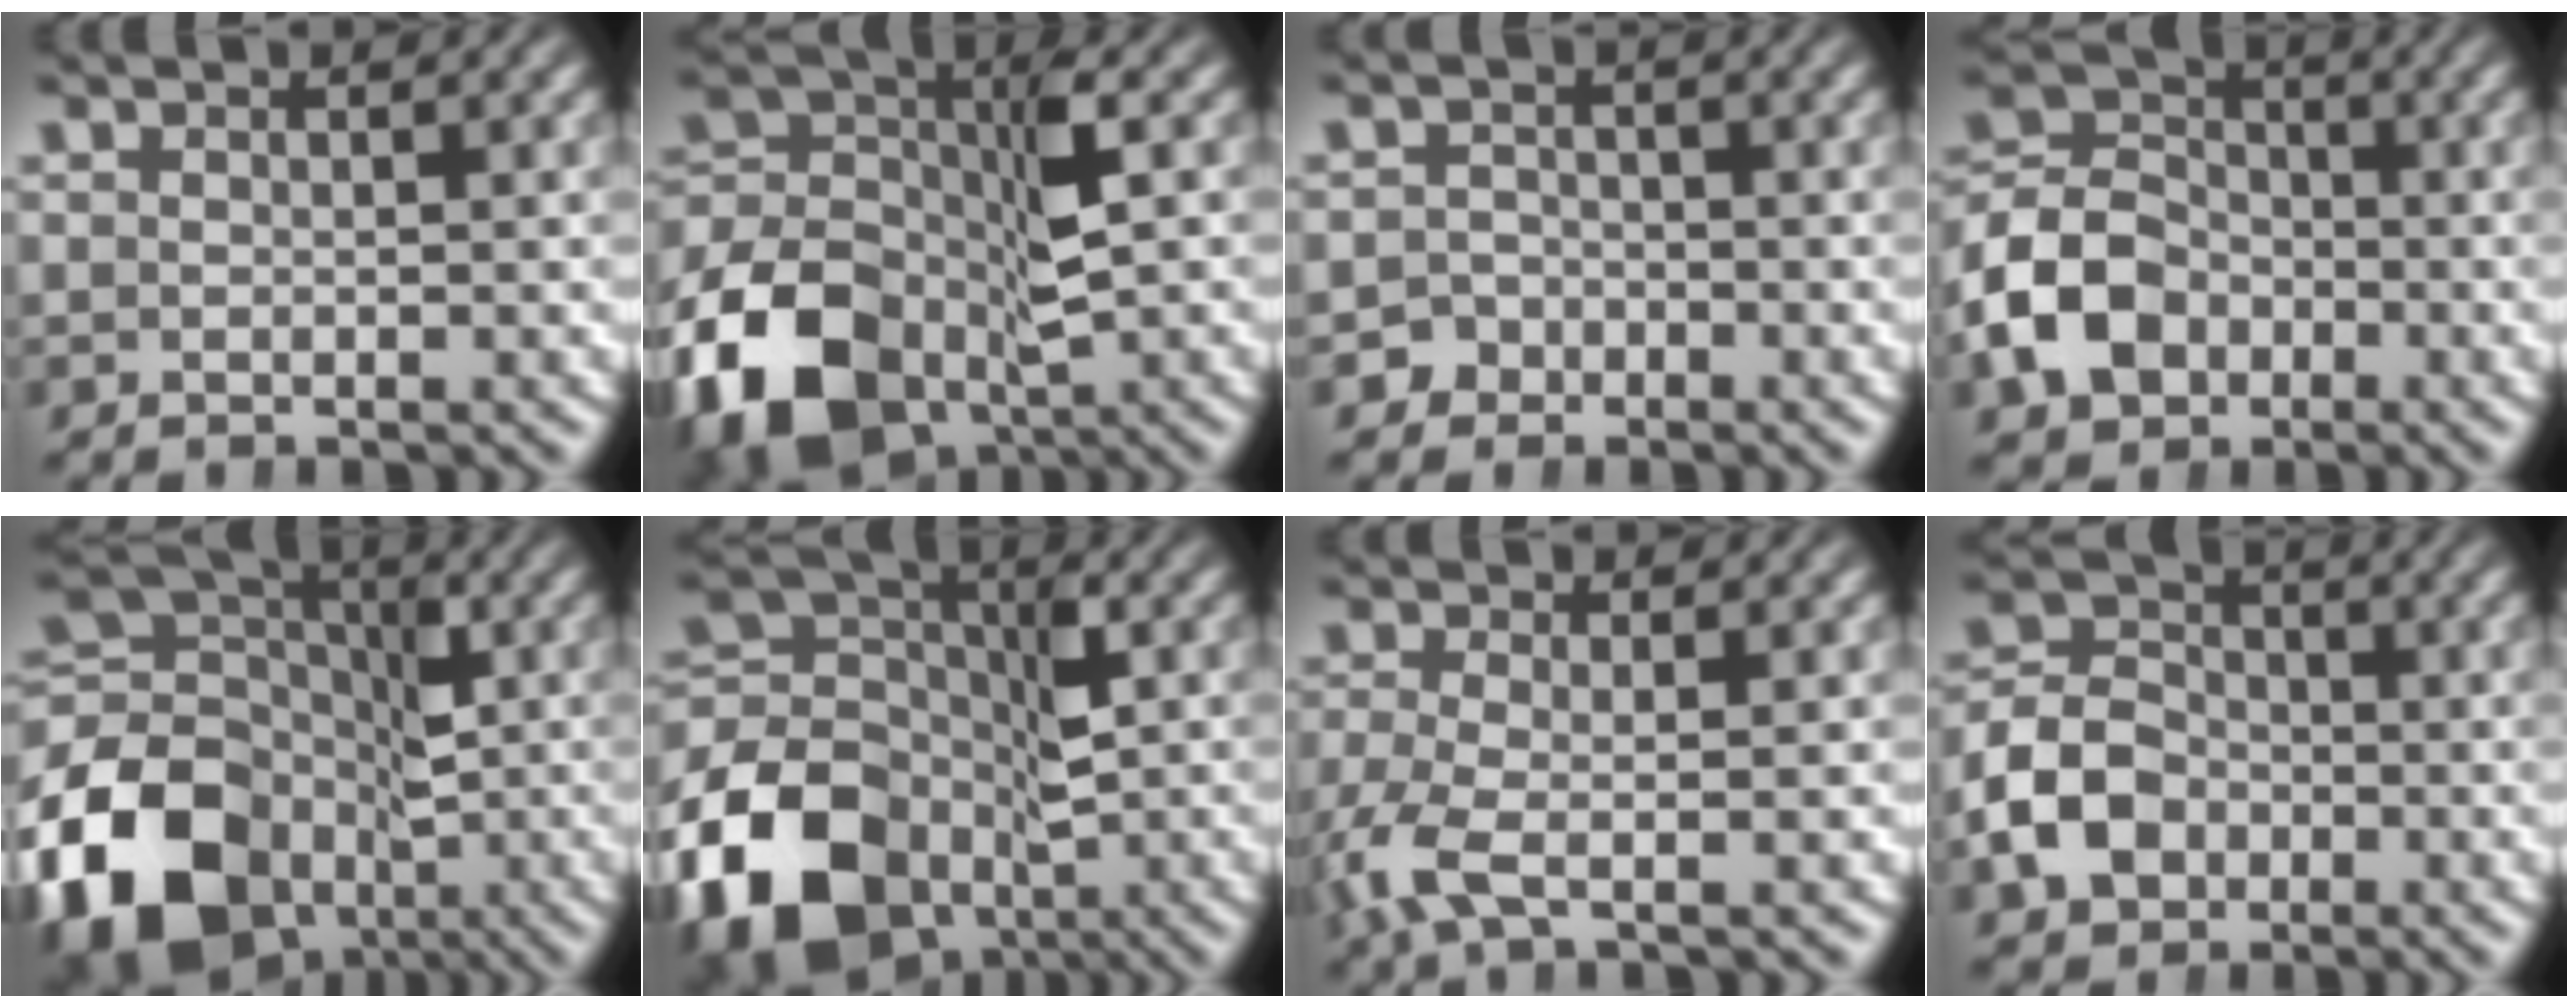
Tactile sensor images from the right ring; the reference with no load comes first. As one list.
[{"total": 10.9, "force": [-4.3, 7.5, 6.7], "torque": [-0.127, -0.037, -0.056]}, {"total": 3.6, "force": [-2.3, 2.8, 0.1], "torque": [-0.005, -0.012, -0.041]}, {"total": 6.9, "force": [-1.6, 5.6, 3.6], "torque": [-0.076, -0.016, -0.024]}, {"total": 15.4, "force": [-4.3, 11.4, 9.5], "torque": [-0.169, -0.055, -0.057]}, {"total": 12.9, "force": [-4.3, 9.1, 8.1], "torque": [-0.143, -0.049, -0.056]}, {"total": 3.4, "force": [-1.4, 1.5, 2.8], "torque": [-0.082, -0.023, -0.013]}, {"total": 6.0, "force": [-1.7, 5.0, 2.9], "torque": [-0.059, -0.014, -0.024]}]